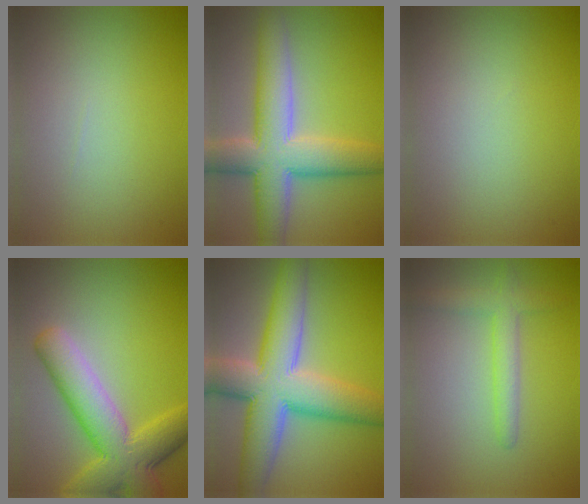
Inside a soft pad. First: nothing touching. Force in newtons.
{"total": 8.8, "press": 8.8, "slide": 0.6}
{"total": 0.0}
{"total": 7.8, "press": 7.8, "slide": 0.3}
{"total": 11.2, "press": 11.2, "slide": 0.5}
{"total": 2.8, "press": 2.8, "slide": 0.2}